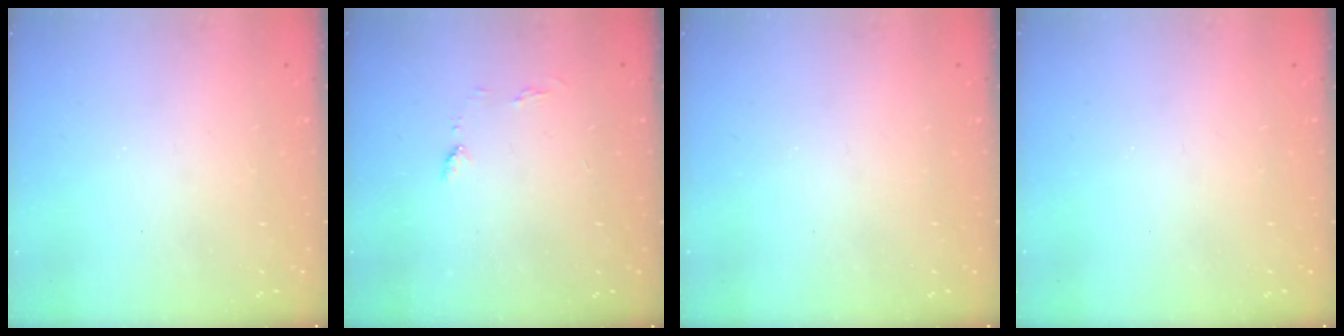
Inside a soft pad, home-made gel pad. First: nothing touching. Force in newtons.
{"total": 5.4, "press": 5.4, "slide": 0.6}
{"total": 0.0}
{"total": 0.0}